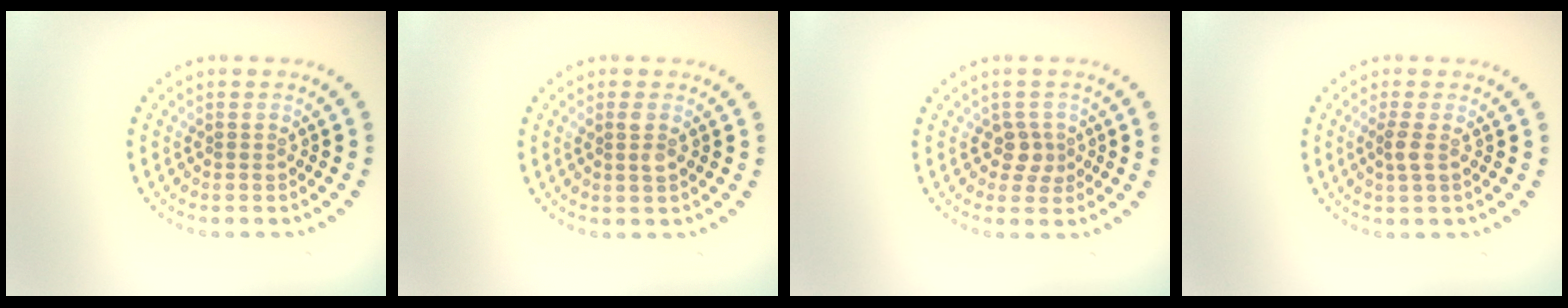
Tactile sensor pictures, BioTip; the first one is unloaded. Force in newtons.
{"total": 1.1, "press": 1.1, "slide": 0.2}
{"total": 1.8, "press": 1.5, "slide": 1.1}
{"total": 1.3, "press": 1.1, "slide": 0.7}